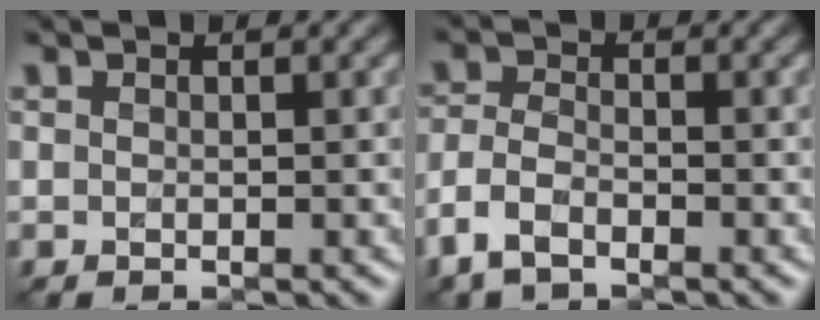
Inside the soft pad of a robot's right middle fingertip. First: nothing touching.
{"total": 3.3, "force": [-2.2, 1.5, 2.0], "torque": [-0.043, -0.002, -0.055]}